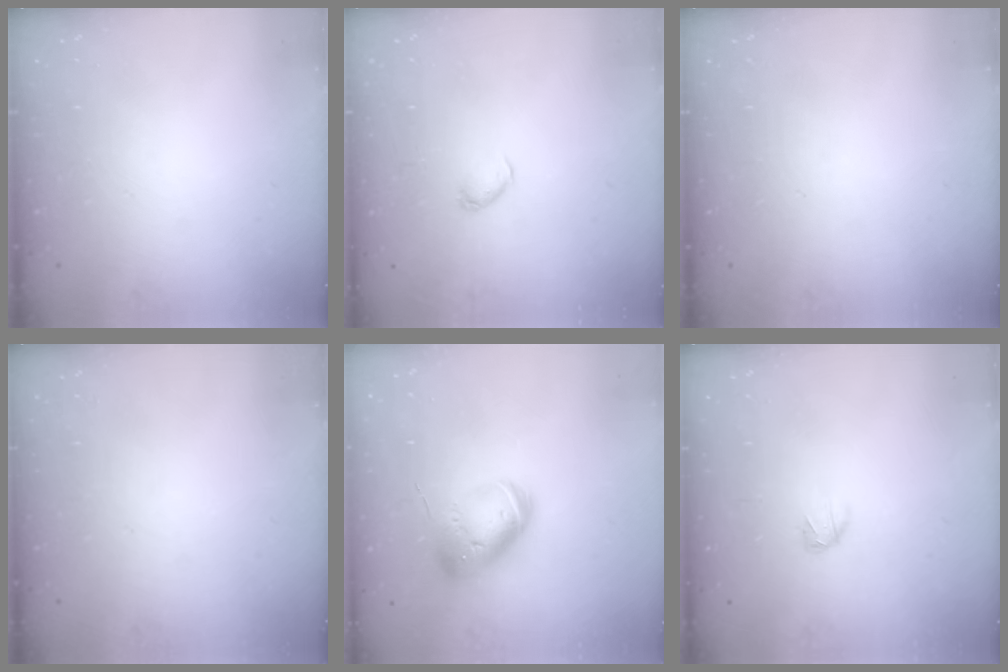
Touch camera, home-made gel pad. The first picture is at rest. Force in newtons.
{"total": 2.9, "press": 2.8, "slide": 0.6}
{"total": 0.0}
{"total": 0.0}
{"total": 14.6, "press": 14.4, "slide": 2.0}
{"total": 2.6, "press": 2.5, "slide": 0.6}